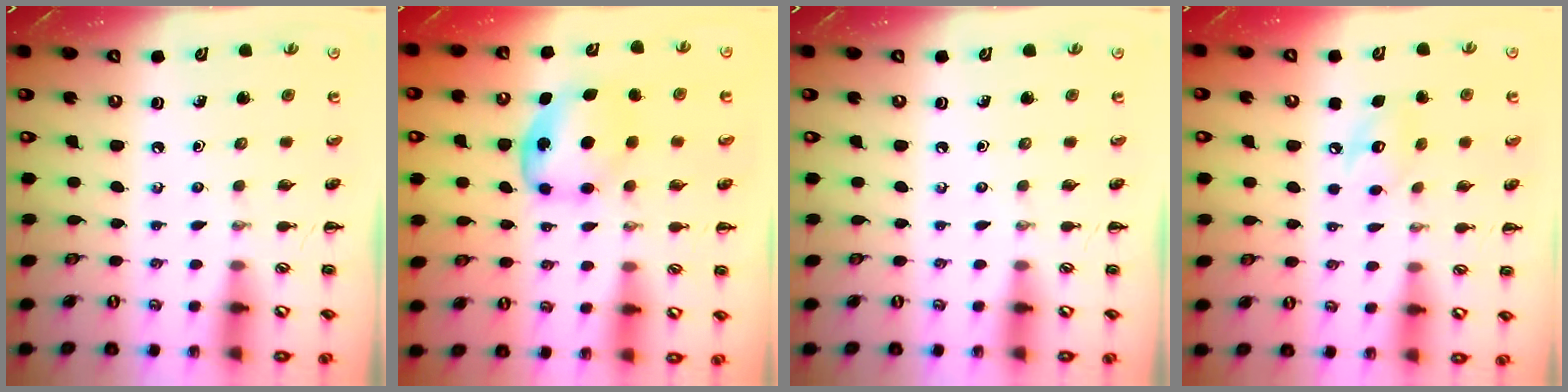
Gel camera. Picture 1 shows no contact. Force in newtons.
{"total": 6.3, "press": 6.2, "slide": 0.7}
{"total": 0.0}
{"total": 7.8, "press": 7.7, "slide": 1.2}